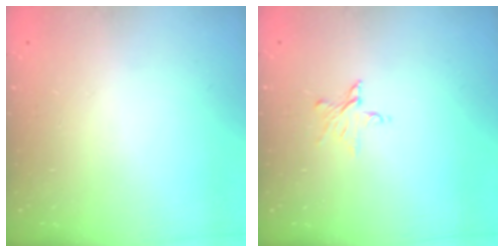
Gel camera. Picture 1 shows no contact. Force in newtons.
{"total": 5.2, "press": 5.1, "slide": 0.3}